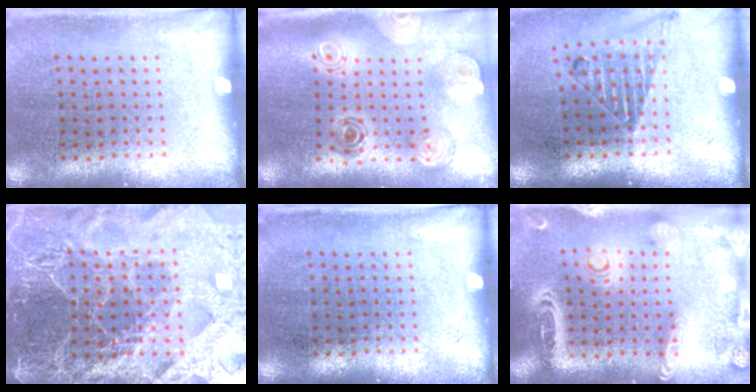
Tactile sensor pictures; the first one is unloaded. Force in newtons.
{"total": 1.5, "press": 1.3, "slide": 0.7}
{"total": 1.2, "press": 1.1, "slide": 0.3}
{"total": 6.3, "press": 5.4, "slide": 3.2}
{"total": 0.0}
{"total": 2.6, "press": 2.3, "slide": 1.2}